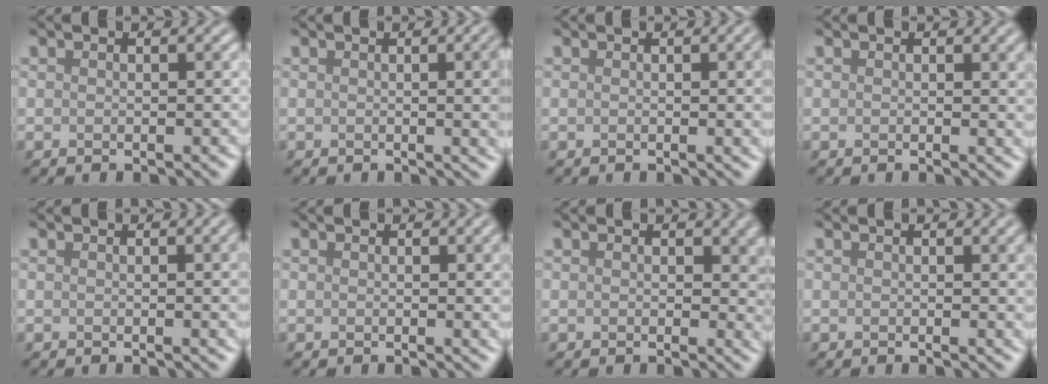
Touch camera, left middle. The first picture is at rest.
{"total": 6.7, "force": [0.4, 2.9, 6.1], "torque": [-0.028, 0.009, 0.004]}
{"total": 4.1, "force": [0.4, 1.5, 3.8], "torque": [-0.027, 0.007, 0.004]}
{"total": 1.9, "force": [0.7, 0.5, 1.7], "torque": [-0.011, 0.002, 0.008]}
{"total": 3.5, "force": [0.3, 1.2, 3.2], "torque": [-0.025, 0.008, 0.001]}
{"total": 2.6, "force": [0.6, 0.8, 2.4], "torque": [-0.018, 0.004, 0.005]}
{"total": 2.5, "force": [0.7, 1.7, 1.7], "torque": [-0.014, -0.004, 0.003]}
{"total": 2.2, "force": [0.7, 0.6, 2.0], "torque": [-0.013, 0.003, 0.007]}